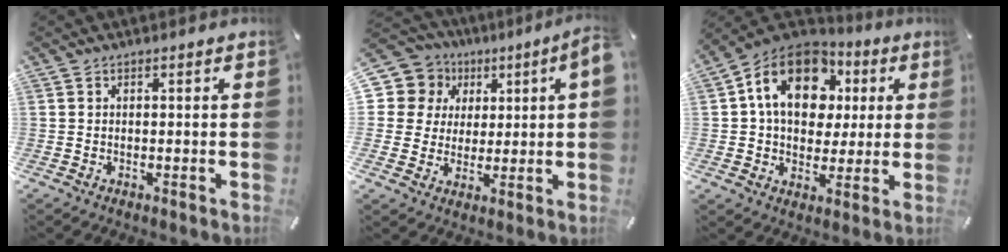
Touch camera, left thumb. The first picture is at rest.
{"total": 9.8, "force": [2.9, 8.8, 3.0], "torque": [-0.068, -0.013, 0.058]}
{"total": 17.2, "force": [5.2, 12.9, 10.1], "torque": [-0.182, -0.008, 0.097]}